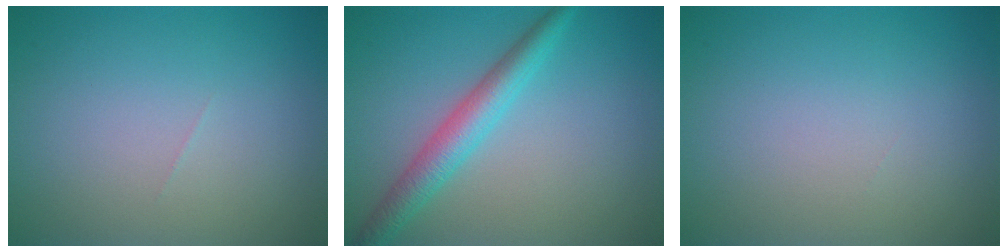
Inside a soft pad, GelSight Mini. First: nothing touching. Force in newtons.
{"total": 3.6, "press": 3.6, "slide": 0.1}
{"total": 0.0}